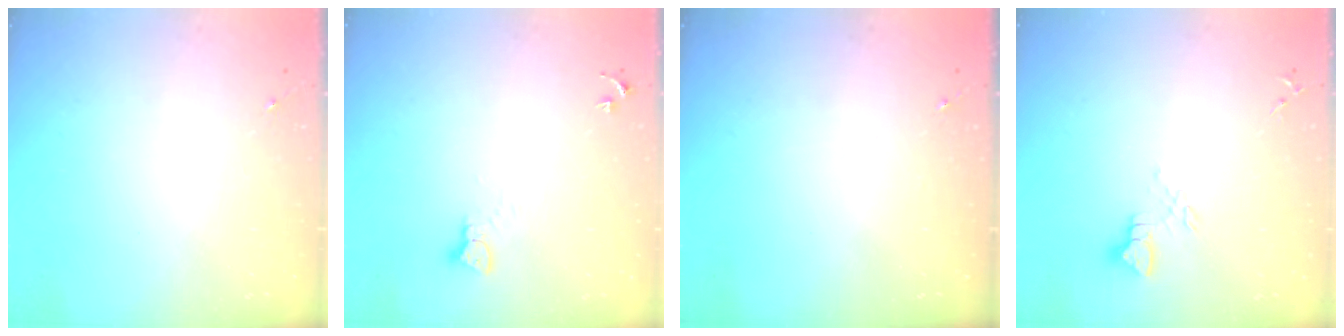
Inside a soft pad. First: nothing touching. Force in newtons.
{"total": 2.3, "press": 2.3, "slide": 0.3}
{"total": 0.0}
{"total": 5.1, "press": 5.1, "slide": 0.4}